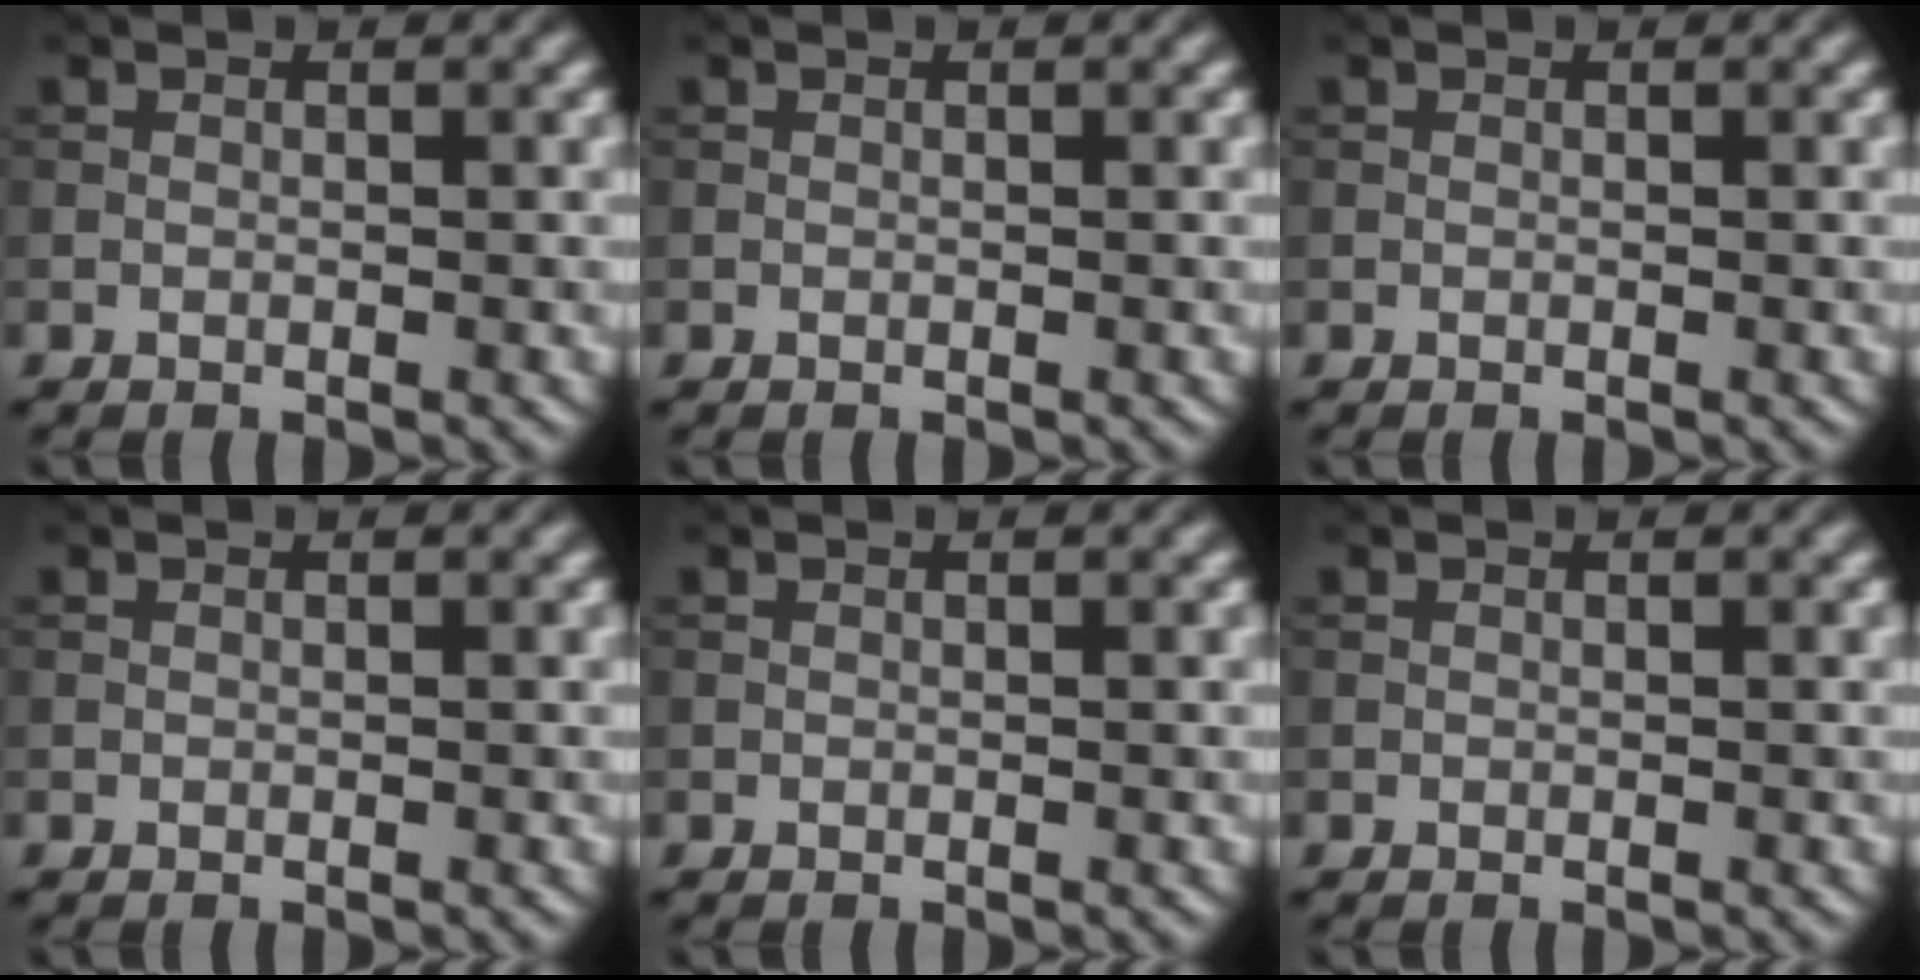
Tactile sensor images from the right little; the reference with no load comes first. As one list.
[{"total": 0.0}, {"total": 0.0}, {"total": 0.0}, {"total": 0.0}, {"total": 0.0}]